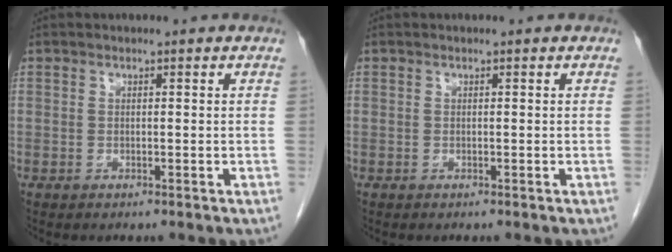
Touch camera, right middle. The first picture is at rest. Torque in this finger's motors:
{"motor_torque": [-0.05, -0.25, 0.02, 0.01]}